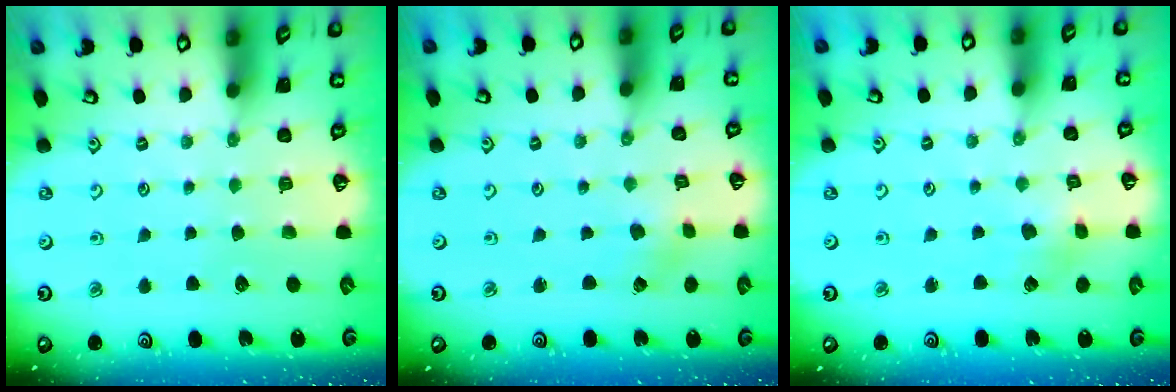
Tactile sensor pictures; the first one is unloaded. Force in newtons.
{"total": 0.5, "press": 0.5, "slide": 0.1}
{"total": 2.9, "press": 2.9, "slide": 0.1}